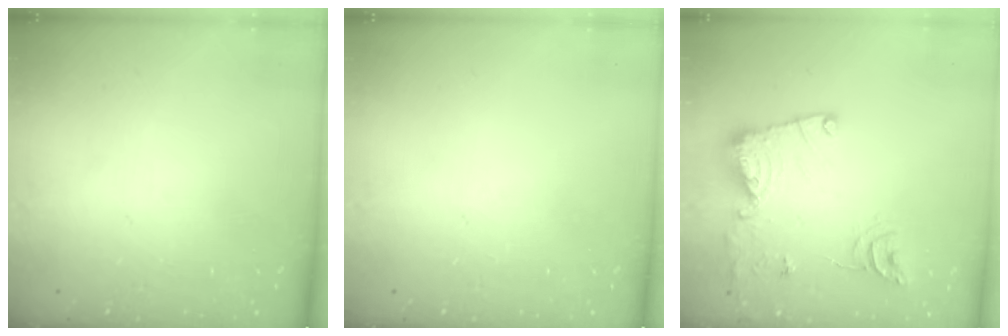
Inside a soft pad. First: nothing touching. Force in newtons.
{"total": 0.0}
{"total": 14.7, "press": 14.7, "slide": 0.7}